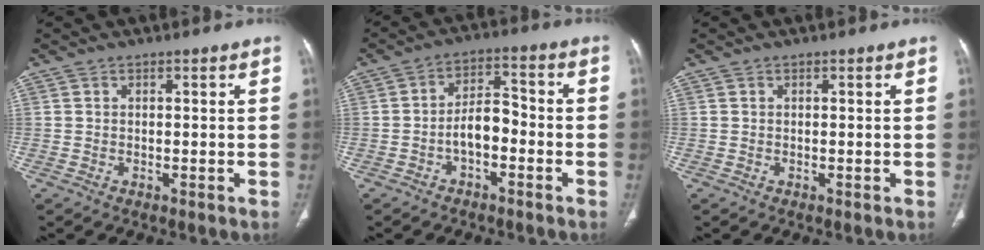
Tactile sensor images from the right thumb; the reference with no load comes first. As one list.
[{"total": 6.4, "force": [-2.3, 3.5, 4.8], "torque": [-0.071, 0.038, -0.046]}, {"total": 0.0}]